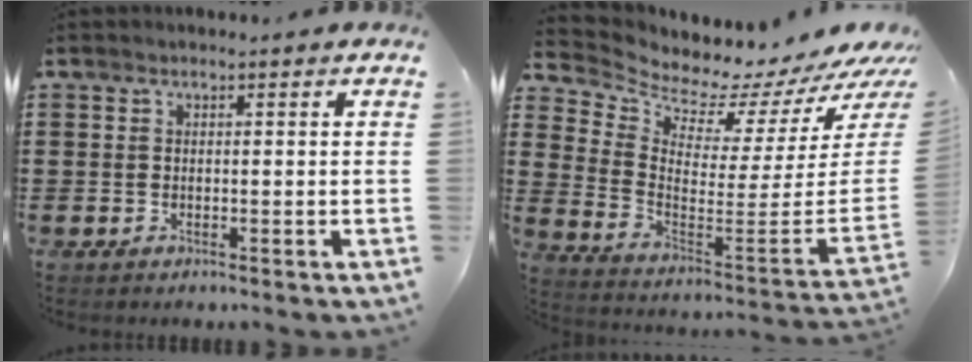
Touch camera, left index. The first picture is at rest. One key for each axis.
{"total": 4.0, "fx": 4.0, "fy": 0.2, "fz": 0.2, "tx": -0.027, "ty": -0.074, "tz": 0.058}